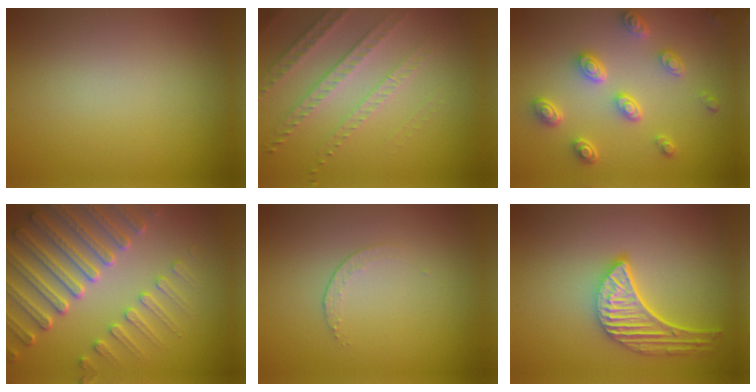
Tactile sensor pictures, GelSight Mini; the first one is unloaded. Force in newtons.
{"total": 3.4, "press": 3.1, "slide": 1.4}
{"total": 4.5, "press": 3.5, "slide": 2.8}
{"total": 7.2, "press": 5.7, "slide": 4.4}
{"total": 1.2, "press": 0.5, "slide": 1.1}
{"total": 5.2, "press": 4.1, "slide": 3.2}